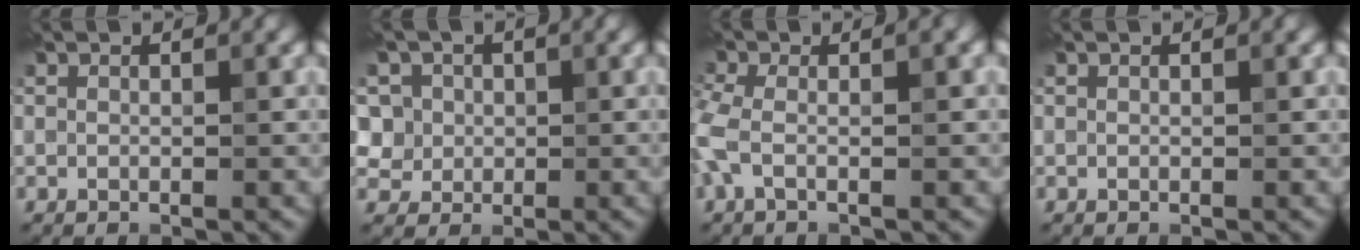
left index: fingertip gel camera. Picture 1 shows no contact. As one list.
[{"total": 6.8, "force": [2.7, 5.7, 2.4], "torque": [-0.055, 0.026, 0.023]}, {"total": 4.0, "force": [-0.3, 1.5, 3.7], "torque": [-0.090, 0.003, -0.015]}, {"total": 0.0}]